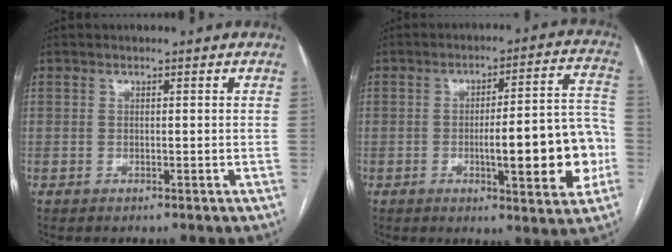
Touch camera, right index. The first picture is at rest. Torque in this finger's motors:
{"motor_torque": [1.81, -0.32, 0.60, 0.12]}